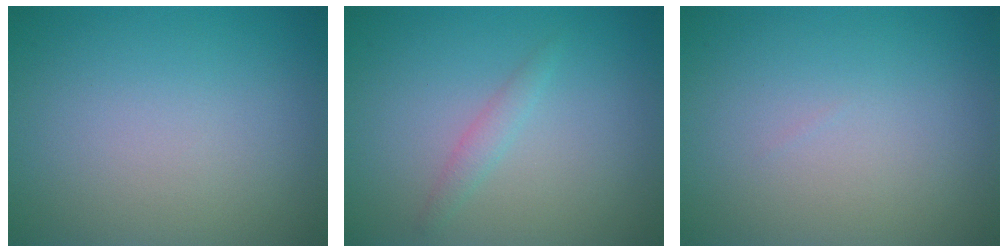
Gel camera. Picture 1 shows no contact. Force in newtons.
{"total": 1.2, "press": 1.2, "slide": 0.0}
{"total": 0.0}